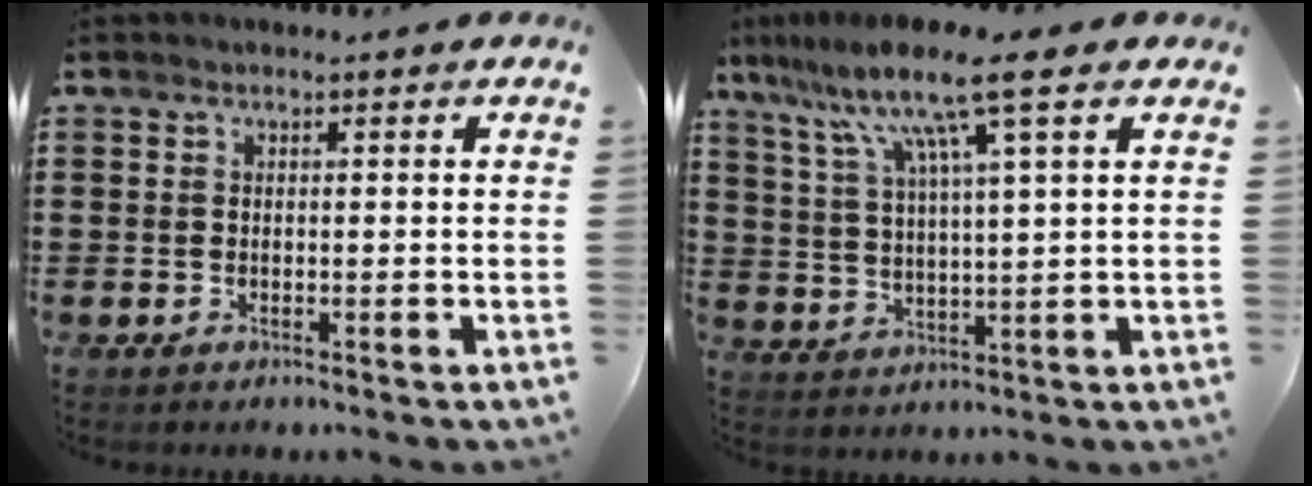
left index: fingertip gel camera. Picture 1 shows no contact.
{"total": 11.0, "force": [6.8, 0.5, 8.7], "torque": [-0.185, -0.013, 0.111]}